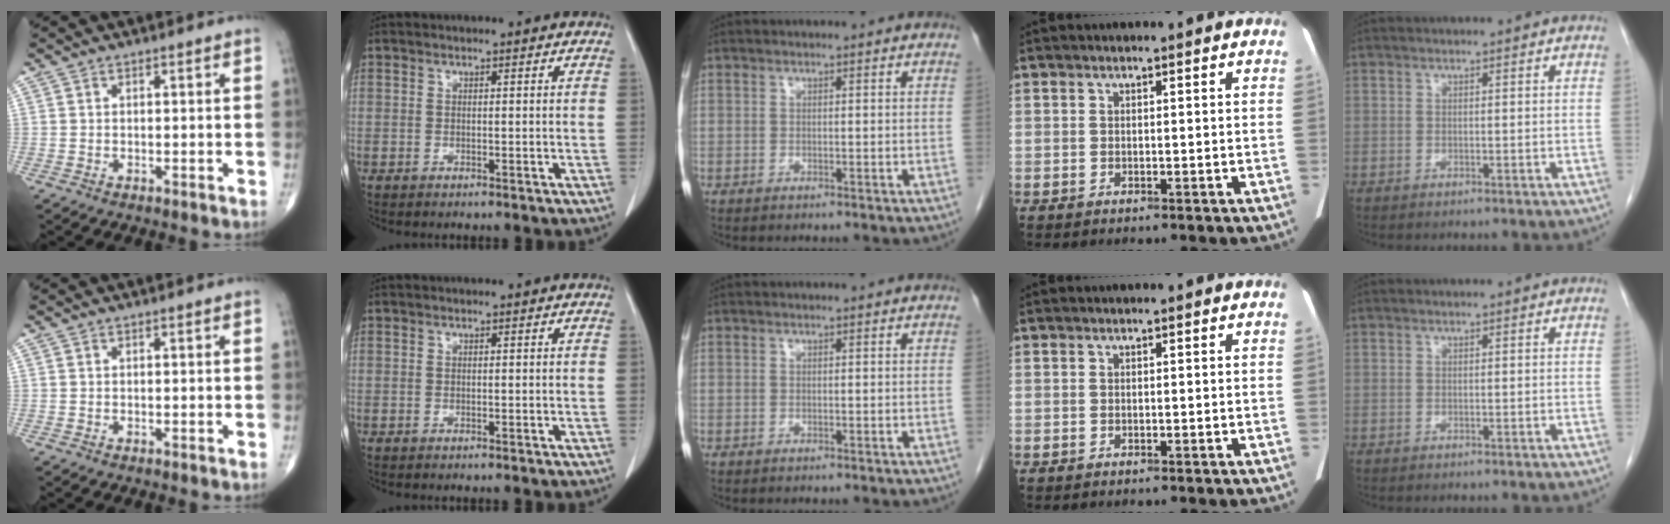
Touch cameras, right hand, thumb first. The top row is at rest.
{}